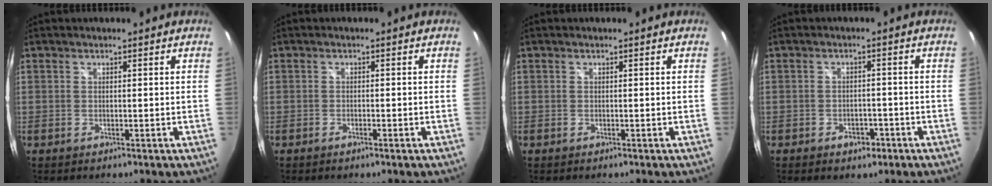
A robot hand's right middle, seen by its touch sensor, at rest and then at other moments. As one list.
[{"total": 0.9, "force": [-0.7, 0.0, 0.5], "torque": [-0.009, -0.001, -0.014]}, {"total": 0.0}, {"total": 3.5, "force": [-2.1, 2.4, 1.5], "torque": [-0.031, 0.002, -0.024]}]